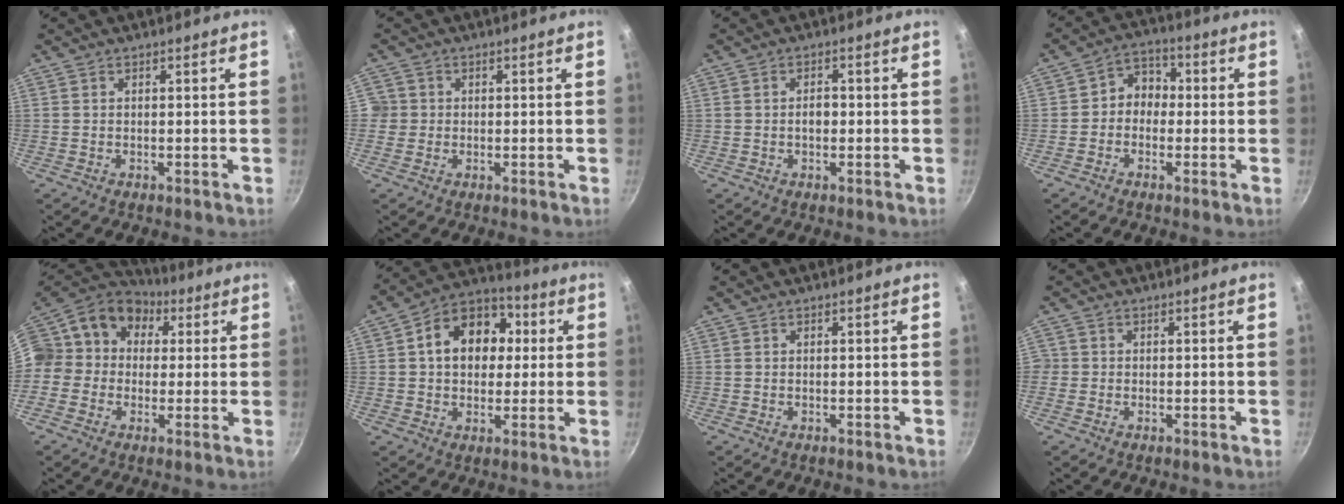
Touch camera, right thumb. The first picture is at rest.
{"total": 2.5, "force": [-0.2, 2.5, 0.4], "torque": [0.010, 0.008, -0.007]}
{"total": 2.3, "force": [-0.3, 1.5, 1.7], "torque": [-0.018, 0.010, -0.004]}
{"total": 5.8, "force": [-0.6, 4.9, 3.0], "torque": [-0.009, 0.021, -0.025]}
{"total": 16.3, "force": [3.0, 14.3, 7.4], "torque": [-0.118, 0.042, 0.030]}
{"total": 14.3, "force": [2.4, 10.9, 9.0], "torque": [-0.103, 0.024, 0.022]}
{"total": 0.0}
{"total": 1.2, "force": [-0.4, 1.1, 0.2], "torque": [0.002, 0.003, -0.008]}